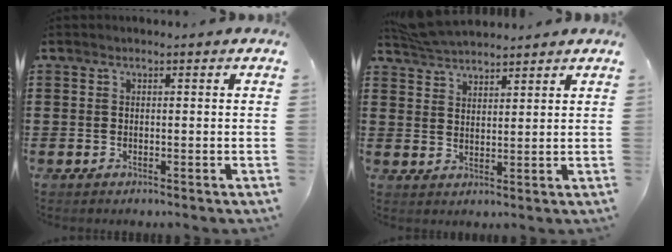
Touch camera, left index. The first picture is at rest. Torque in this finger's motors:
{"motor_torque": [-0.74, -0.34, -0.21, -0.10]}